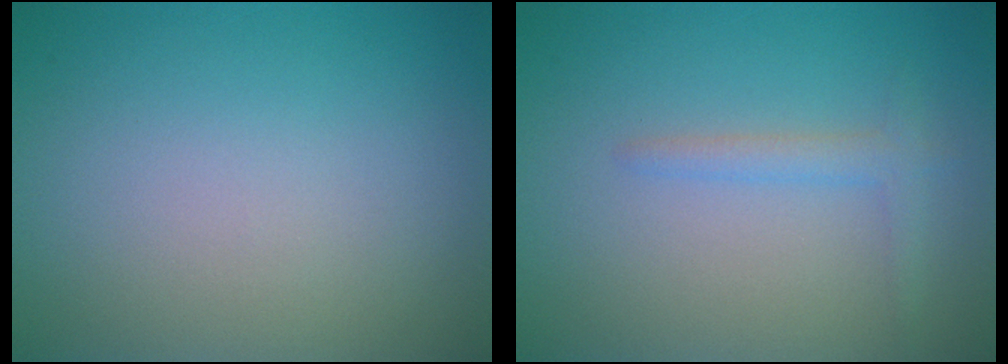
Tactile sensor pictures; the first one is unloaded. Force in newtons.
{"total": 1.4, "press": 1.4, "slide": 0.2}